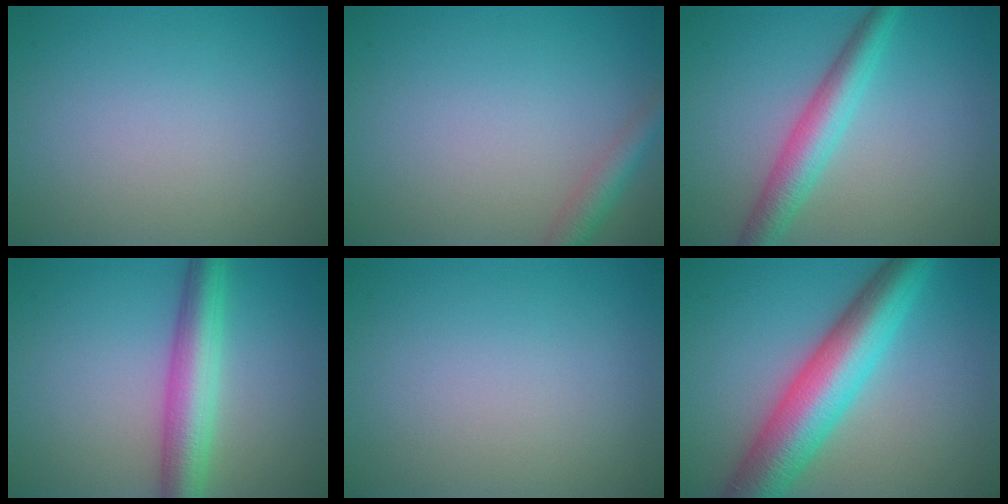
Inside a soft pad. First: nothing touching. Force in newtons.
{"total": 2.4, "press": 2.4, "slide": 0.1}
{"total": 4.3, "press": 4.3, "slide": 0.0}
{"total": 5.6, "press": 5.6, "slide": 0.3}
{"total": 0.0}
{"total": 9.3, "press": 9.3, "slide": 0.2}